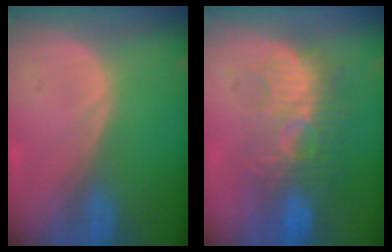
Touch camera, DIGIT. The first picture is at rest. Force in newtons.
{"total": 9.3, "press": 8.8, "slide": 3.1}